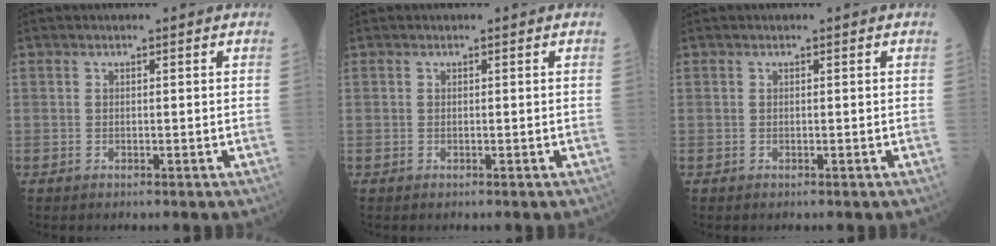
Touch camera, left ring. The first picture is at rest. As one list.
[{"total": 0.0}, {"total": 0.0}]